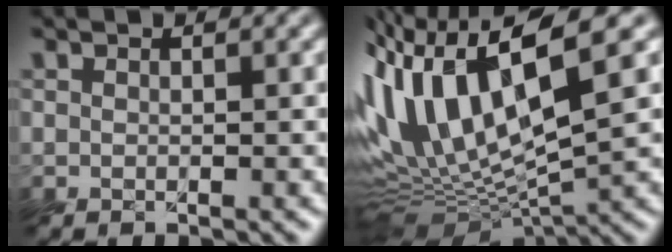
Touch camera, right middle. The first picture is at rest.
{"total": 13.0, "force": [1.1, 4.7, 12.1], "torque": [-0.237, 0.010, 0.024]}